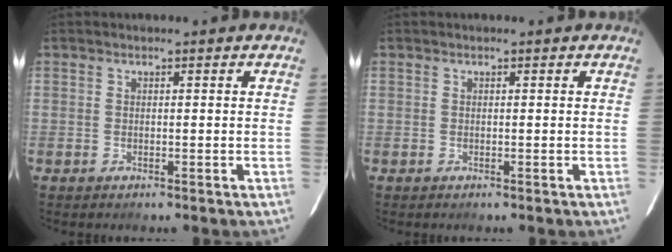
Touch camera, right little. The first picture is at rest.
{"total": 0.0}